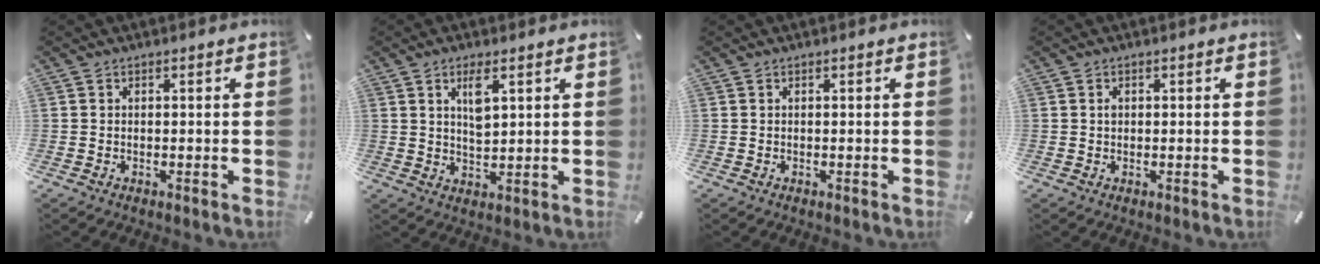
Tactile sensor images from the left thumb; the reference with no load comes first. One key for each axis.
{"total": 5.4, "fx": 2.6, "fy": 2.1, "fz": 4.2, "tx": -0.075, "ty": -0.003, "tz": 0.042}
{"total": 0.0}
{"total": 0.6, "fx": 0.1, "fy": 0.5, "fz": 0.3, "tx": 0.001, "ty": -0.003, "tz": 0.001}